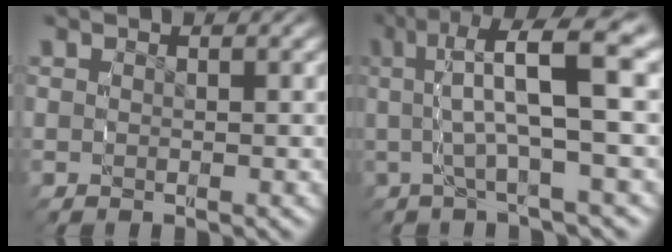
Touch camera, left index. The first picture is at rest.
{"total": 7.6, "force": [1.8, 1.9, 7.2], "torque": [-0.115, 0.025, 0.012]}